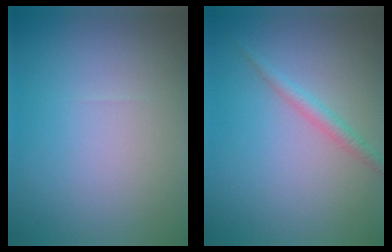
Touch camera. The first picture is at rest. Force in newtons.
{"total": 1.6, "press": 1.6, "slide": 0.1}